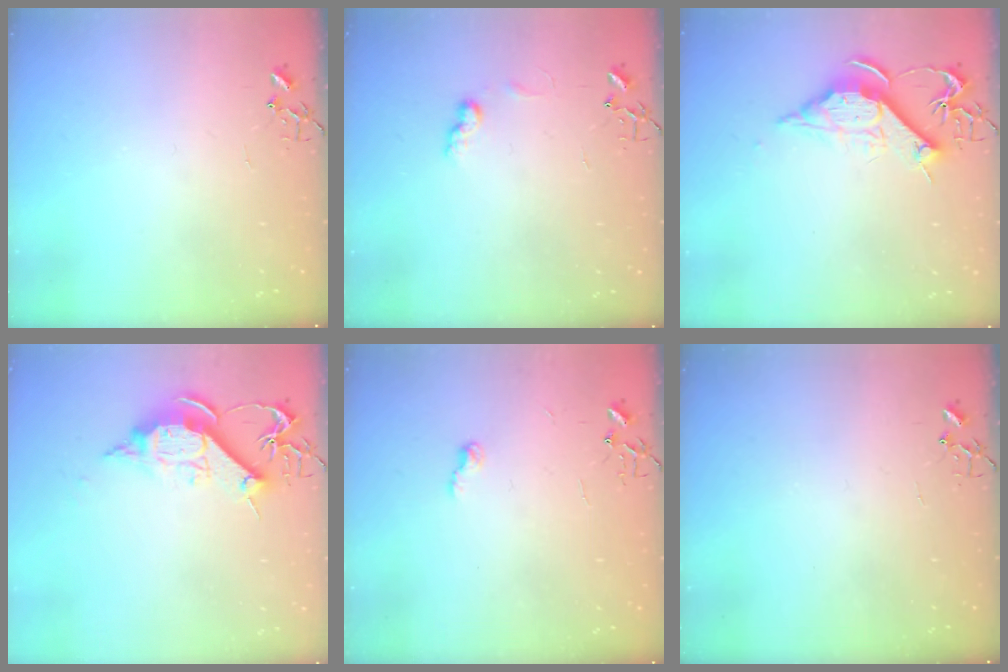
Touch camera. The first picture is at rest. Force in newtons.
{"total": 7.2, "press": 7.2, "slide": 0.2}
{"total": 11.5, "press": 11.5, "slide": 0.1}
{"total": 11.7, "press": 11.7, "slide": 0.3}
{"total": 5.5, "press": 5.5, "slide": 0.7}
{"total": 0.0}